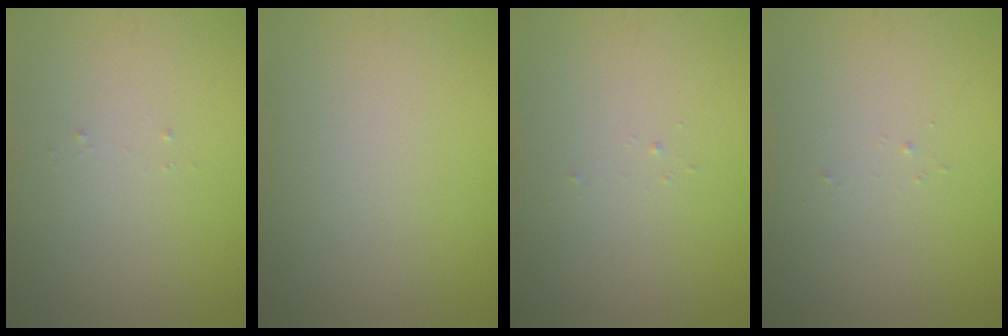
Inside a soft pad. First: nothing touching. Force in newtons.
{"total": 0.0}
{"total": 0.0}
{"total": 0.0}